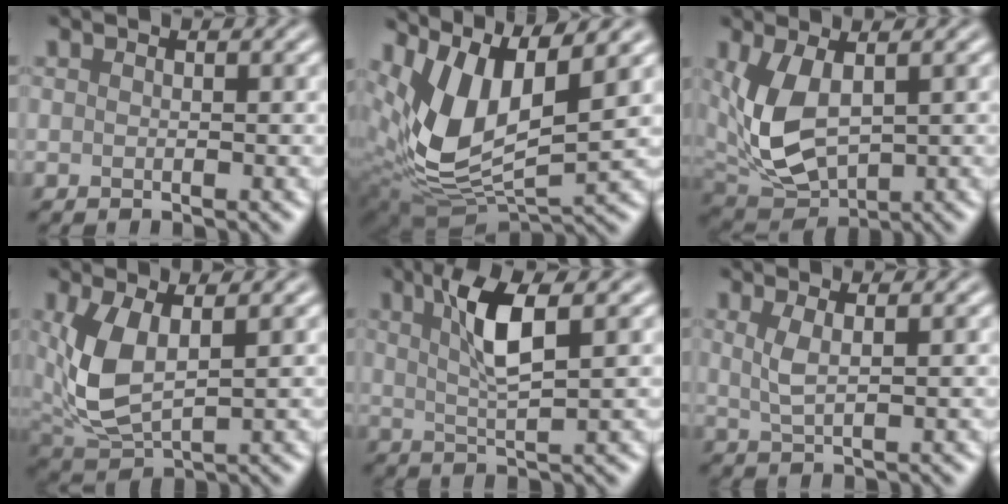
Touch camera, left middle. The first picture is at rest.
{"total": 9.7, "force": [3.7, 4.3, 7.8], "torque": [-0.170, -0.004, 0.071]}
{"total": 6.4, "force": [0.9, 3.5, 5.3], "torque": [-0.130, -0.010, 0.027]}
{"total": 5.9, "force": [1.2, 2.9, 5.0], "torque": [-0.122, -0.007, 0.031]}
{"total": 5.0, "force": [1.9, 1.2, 4.5], "torque": [-0.092, 0.003, 0.035]}
{"total": 2.2, "force": [0.8, 0.7, 1.9], "torque": [-0.040, 0.000, 0.017]}